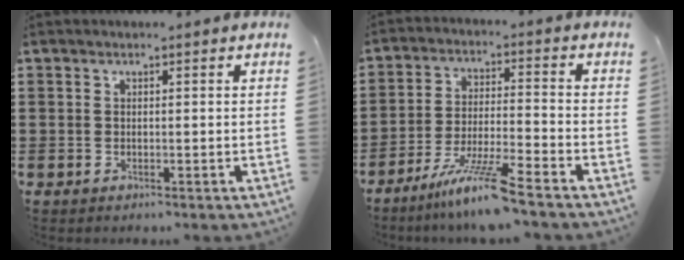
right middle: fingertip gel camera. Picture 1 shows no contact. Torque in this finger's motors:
{"motor_torque": [1.36, -0.78, 0.22, 0.20]}